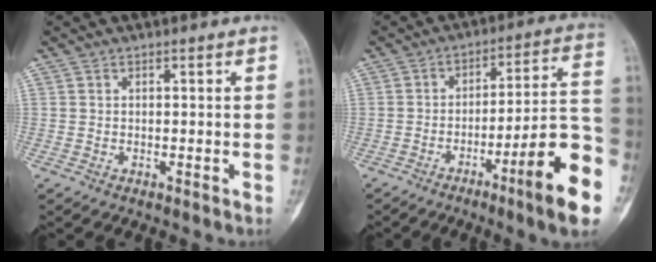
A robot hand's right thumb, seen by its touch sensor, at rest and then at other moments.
{"total": 17.2, "force": [-7.8, 1.7, 15.3], "torque": [-0.198, 0.046, -0.113]}